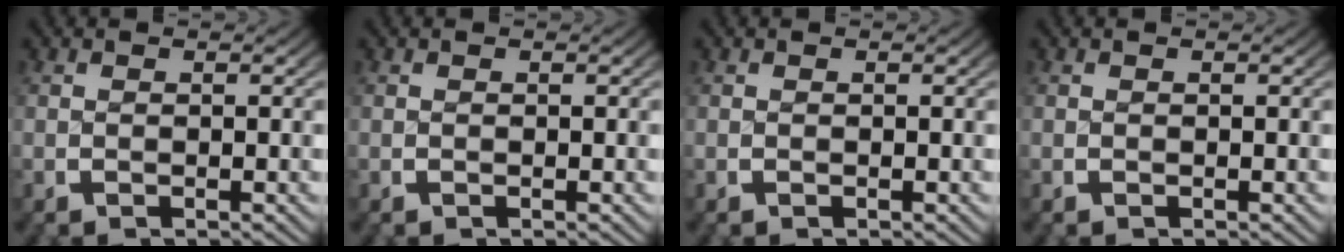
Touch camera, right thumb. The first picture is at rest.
{"total": 0.0}
{"total": 0.0}
{"total": 0.0}